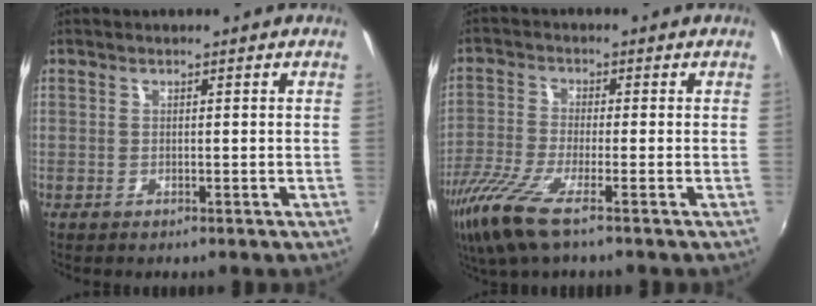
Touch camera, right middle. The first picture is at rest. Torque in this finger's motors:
{"motor_torque": [1.22, -0.92, 0.51, 0.17]}